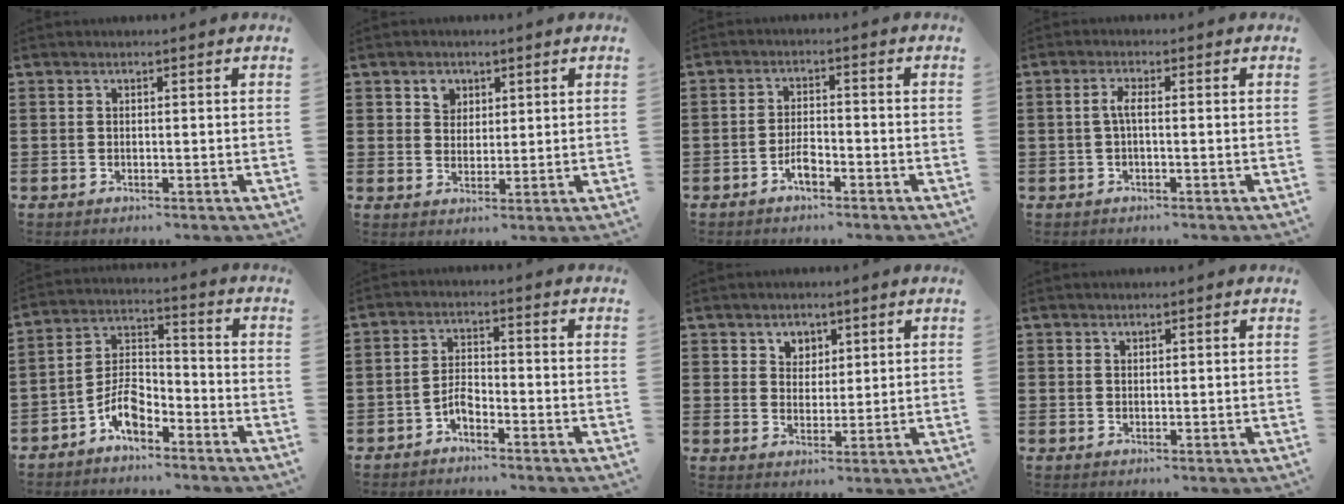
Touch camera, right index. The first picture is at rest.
{"total": 2.9, "force": [1.7, 2.3, 0.7], "torque": [-0.017, 0.006, 0.028]}
{"total": 3.1, "force": [-1.9, 0.9, 2.3], "torque": [-0.049, 0.000, -0.036]}
{"total": 2.1, "force": [-0.2, 0.4, 2.1], "torque": [-0.047, -0.002, -0.008]}
{"total": 6.2, "force": [-4.2, 2.7, 3.6], "torque": [-0.084, 0.007, -0.084]}
{"total": 3.1, "force": [-2.3, 1.2, 1.8], "torque": [-0.044, 0.006, -0.048]}
{"total": 3.3, "force": [2.1, 2.6, 0.2], "torque": [-0.018, 0.010, 0.038]}
{"total": 0.6, "force": [0.4, 0.4, 0.1], "torque": [-0.003, 0.002, 0.009]}